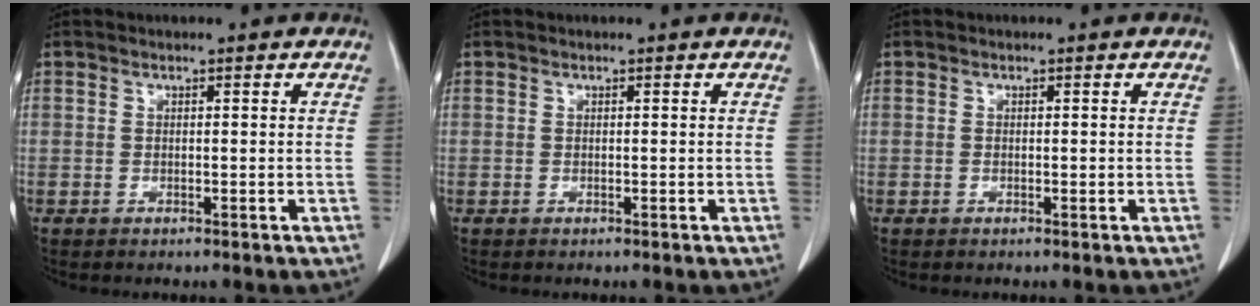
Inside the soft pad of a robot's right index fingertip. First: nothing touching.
{"total": 0.0}
{"total": 0.6, "force": [-0.1, 0.3, 0.5], "torque": [-0.010, -0.002, 0.000]}